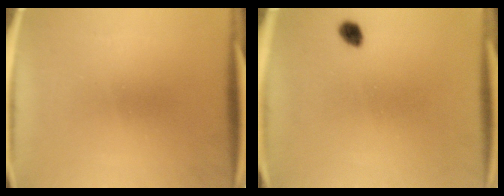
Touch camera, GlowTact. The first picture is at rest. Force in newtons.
{"total": 2.2}